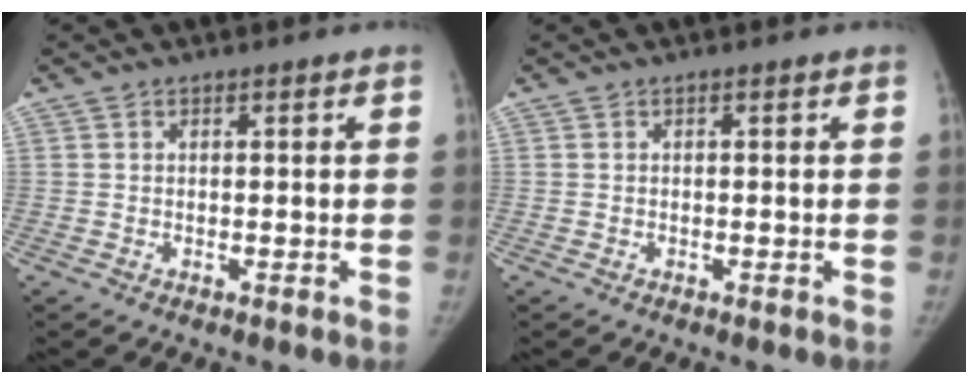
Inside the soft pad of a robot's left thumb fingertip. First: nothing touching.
{"total": 0.0}